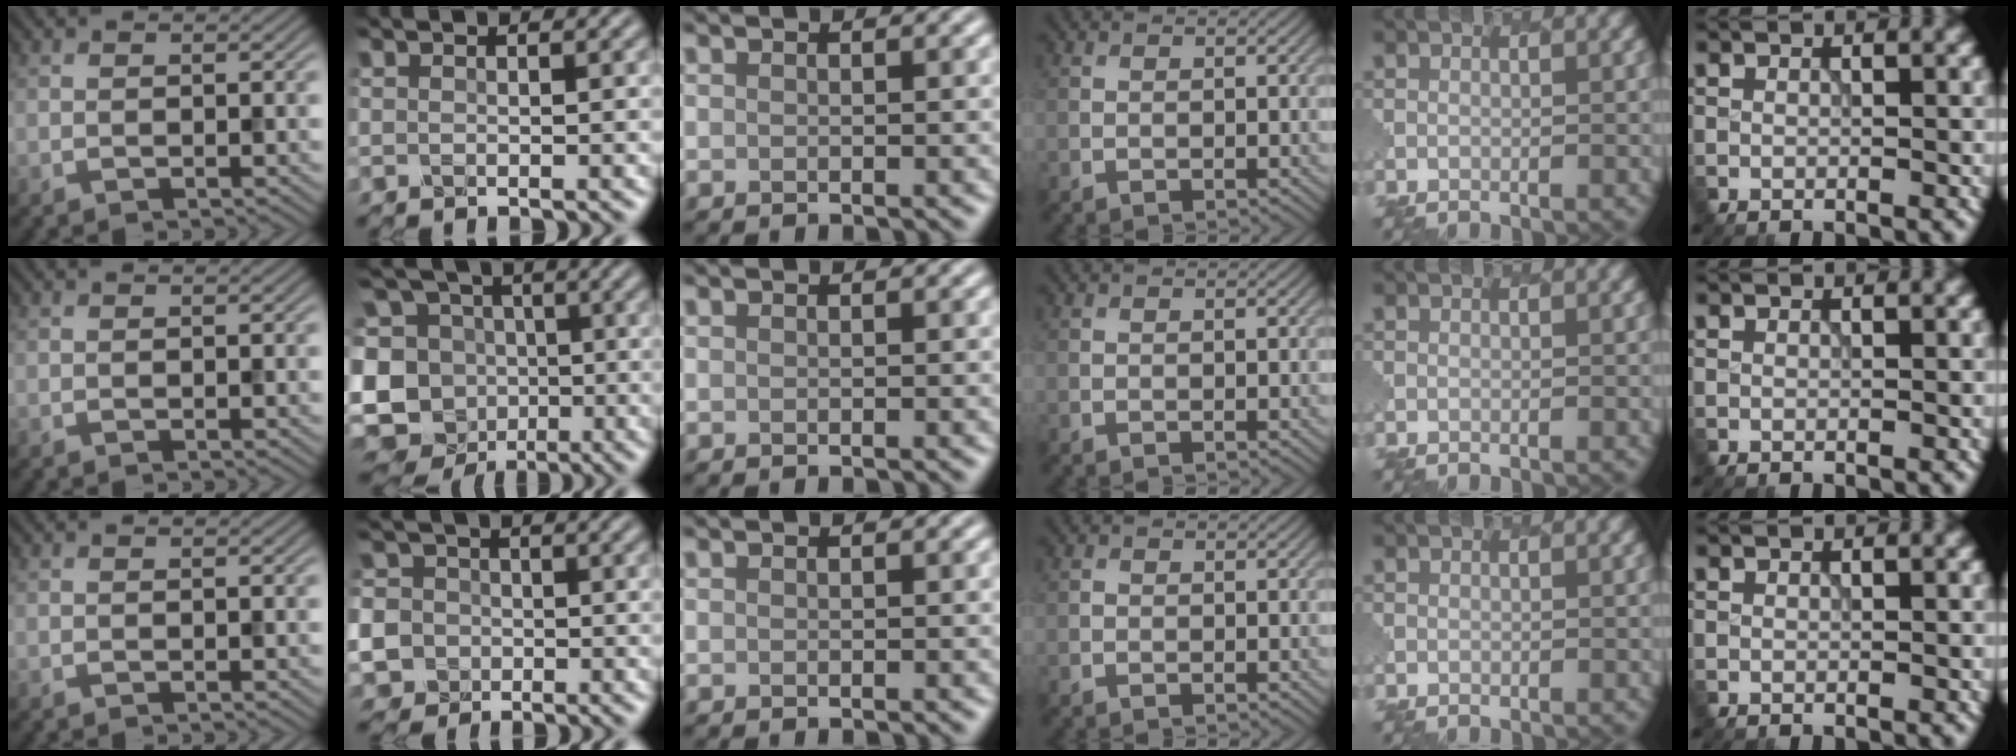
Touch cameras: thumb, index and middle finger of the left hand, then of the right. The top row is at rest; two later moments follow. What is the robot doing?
{"motion": "extract", "object": "pen bag"}